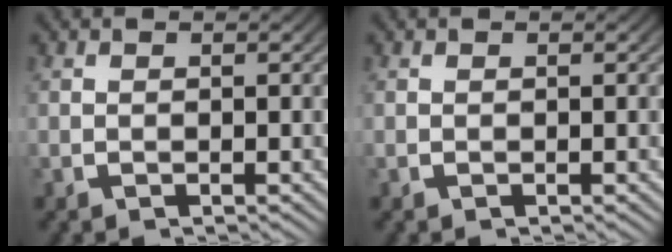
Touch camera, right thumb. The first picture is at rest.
{"total": 0.0}